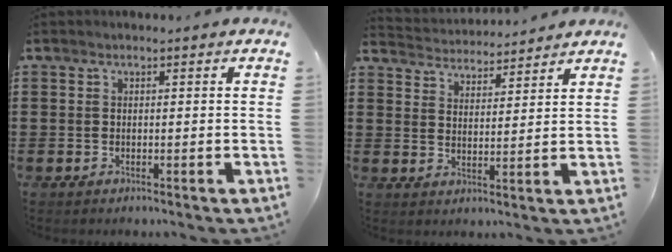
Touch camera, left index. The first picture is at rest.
{"total": 3.6, "force": [3.6, 0.1, -0.4], "torque": [-0.011, -0.023, 0.062]}